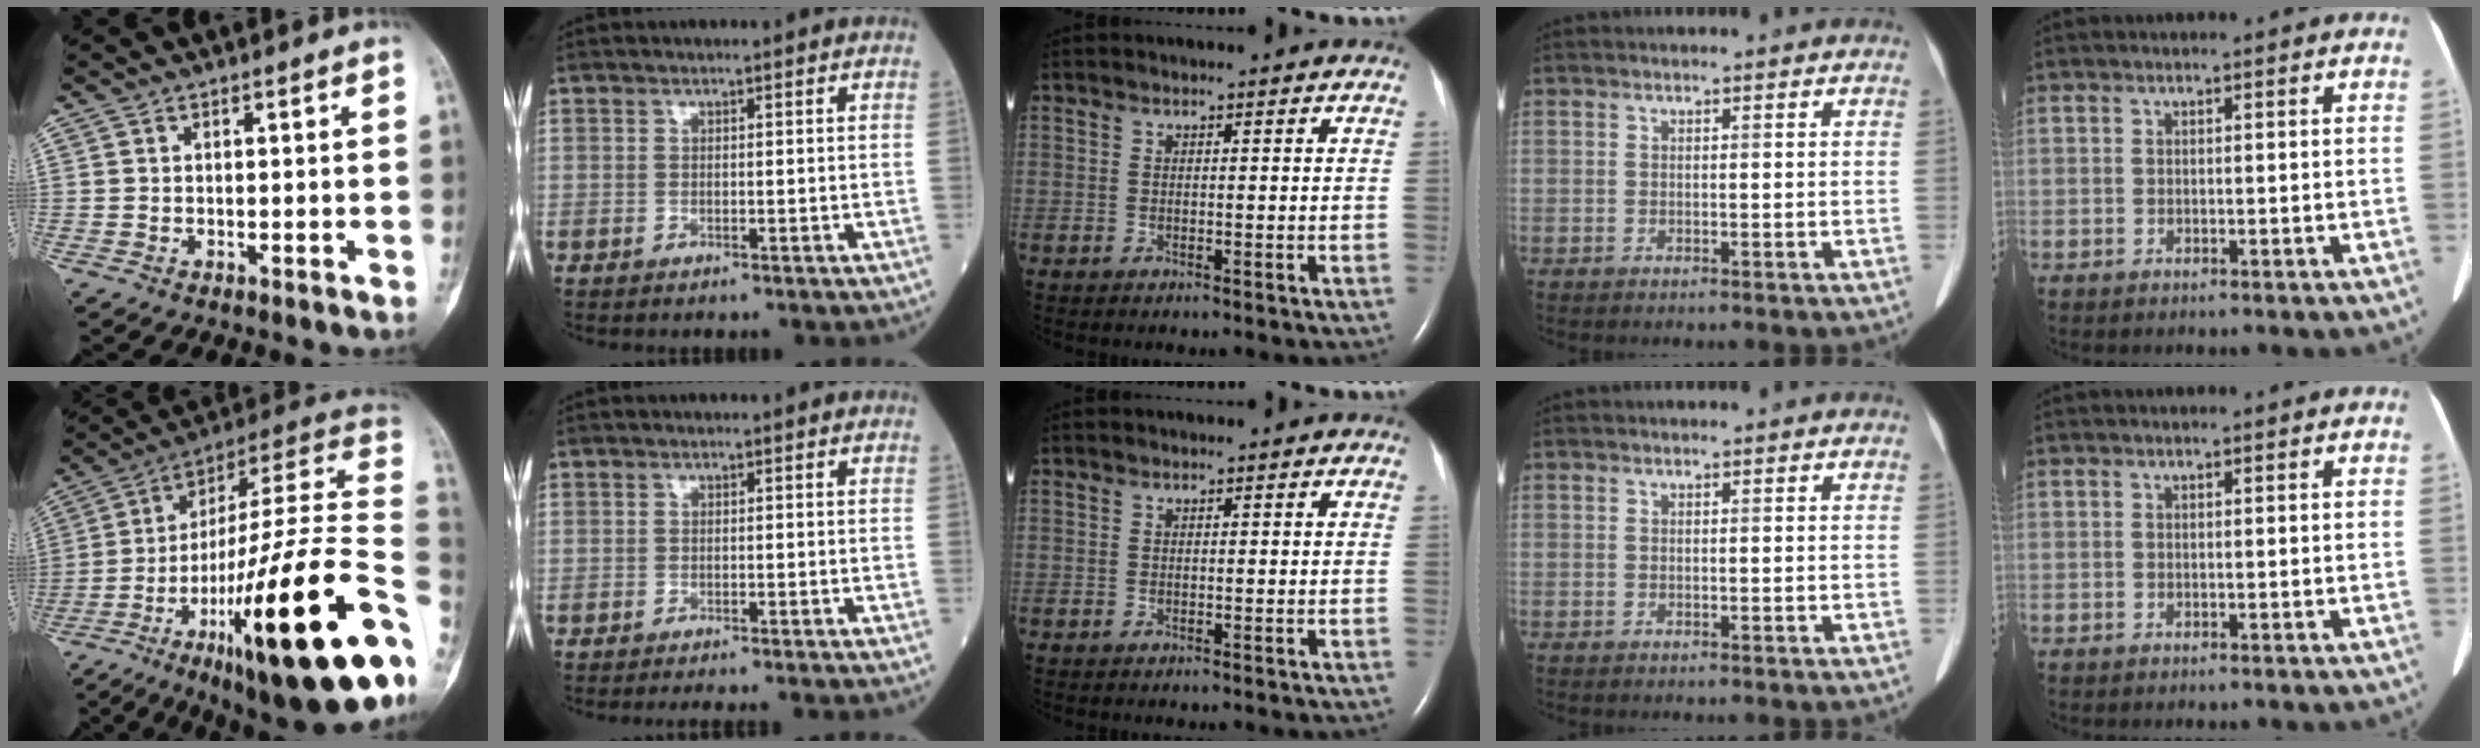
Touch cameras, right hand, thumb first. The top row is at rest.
{"thumb": {"total": 34.0, "force": [-10.5, 6.2, 31.7], "torque": [-0.424, 0.049, -0.173]}, "index": {"total": 1.9, "force": [-1.7, -0.3, 0.8], "torque": [-0.009, -0.001, -0.026]}}